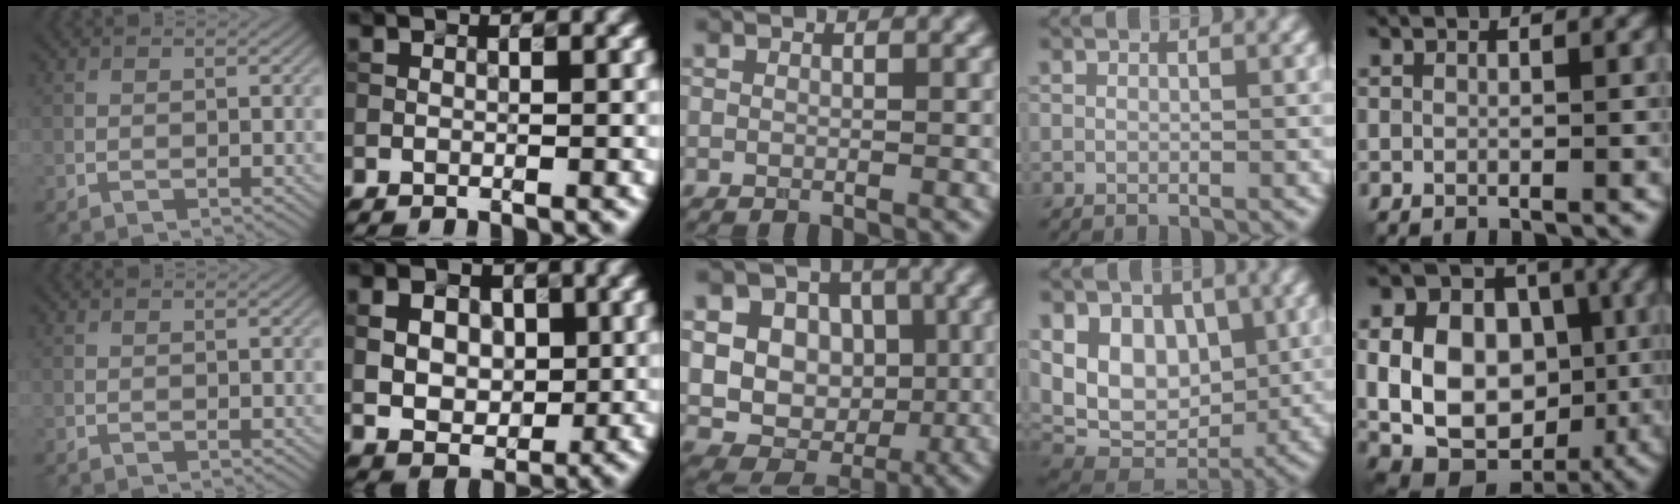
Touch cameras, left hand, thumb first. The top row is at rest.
{"index": {"total": 5.4, "force": [0.8, 4.0, 3.5], "torque": [-0.063, -0.001, 0.015]}, "middle": {"total": 15.9, "force": [2.9, 14.0, 7.1], "torque": [-0.144, 0.032, 0.043]}, "ring": {"total": 9.1, "force": [2.0, 6.6, 6.0], "torque": [-0.100, -0.006, 0.029]}, "little": {"total": 13.7, "force": [-0.2, 10.9, 8.4], "torque": [-0.146, 0.018, -0.009]}}